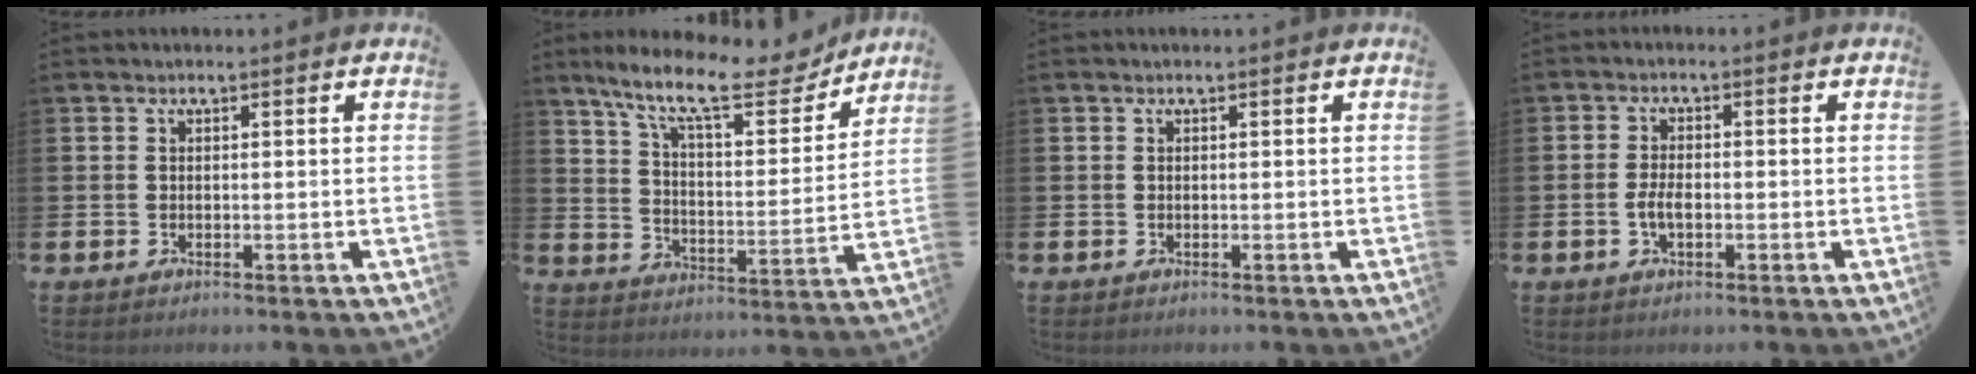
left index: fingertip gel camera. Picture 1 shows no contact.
{"total": 12.2, "force": [9.9, 3.0, 6.3], "torque": [-0.140, -0.057, 0.165]}
{"total": 0.0}
{"total": 2.6, "force": [-0.6, 1.3, 2.2], "torque": [-0.041, 0.003, -0.013]}